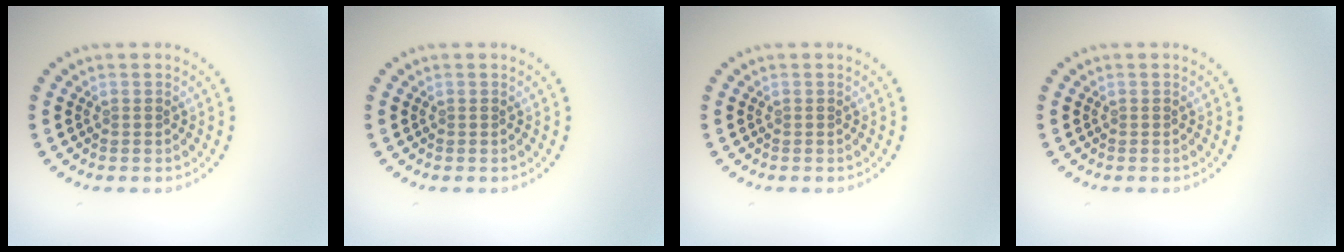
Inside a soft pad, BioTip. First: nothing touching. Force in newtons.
{"total": 0.0}
{"total": 0.0}
{"total": 0.0}